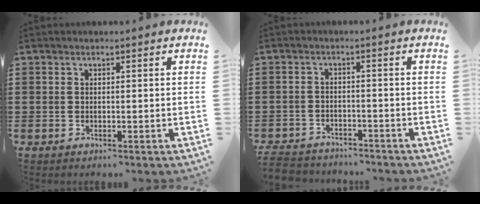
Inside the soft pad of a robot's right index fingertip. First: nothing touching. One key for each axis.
{"total": 3.2, "fx": -3.2, "fy": 0.5, "fz": 0.0, "tx": -0.013, "ty": -0.003, "tz": -0.071}